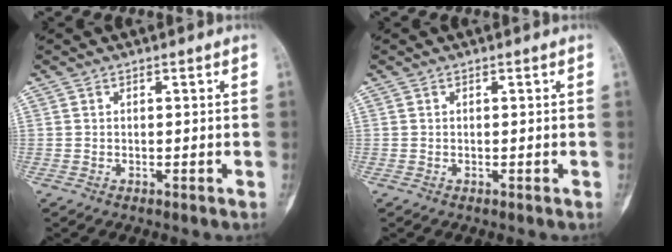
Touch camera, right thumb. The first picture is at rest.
{"total": 0.0}